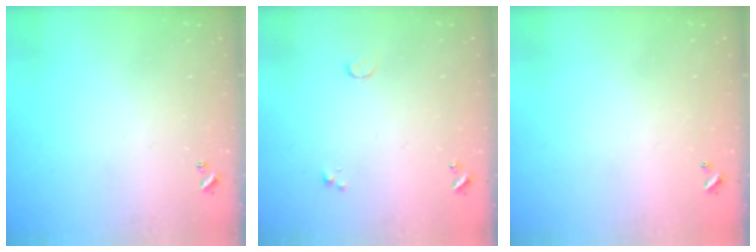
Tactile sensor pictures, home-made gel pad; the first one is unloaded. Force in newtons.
{"total": 0.5, "press": 0.4, "slide": 0.3}
{"total": 2.9, "press": 2.9, "slide": 0.1}